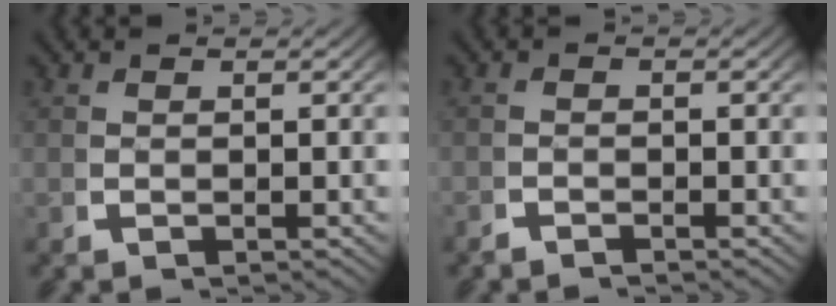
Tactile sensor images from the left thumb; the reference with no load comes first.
{"total": 1.1, "force": [-1.1, 0.1, -0.1], "torque": [0.006, -0.005, -0.025]}